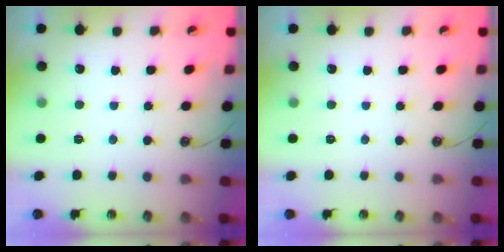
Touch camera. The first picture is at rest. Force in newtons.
{"total": 0.0}